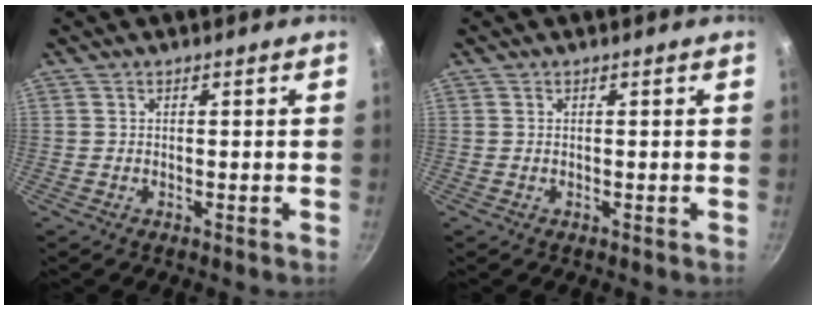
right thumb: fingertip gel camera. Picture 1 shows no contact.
{"total": 0.0}